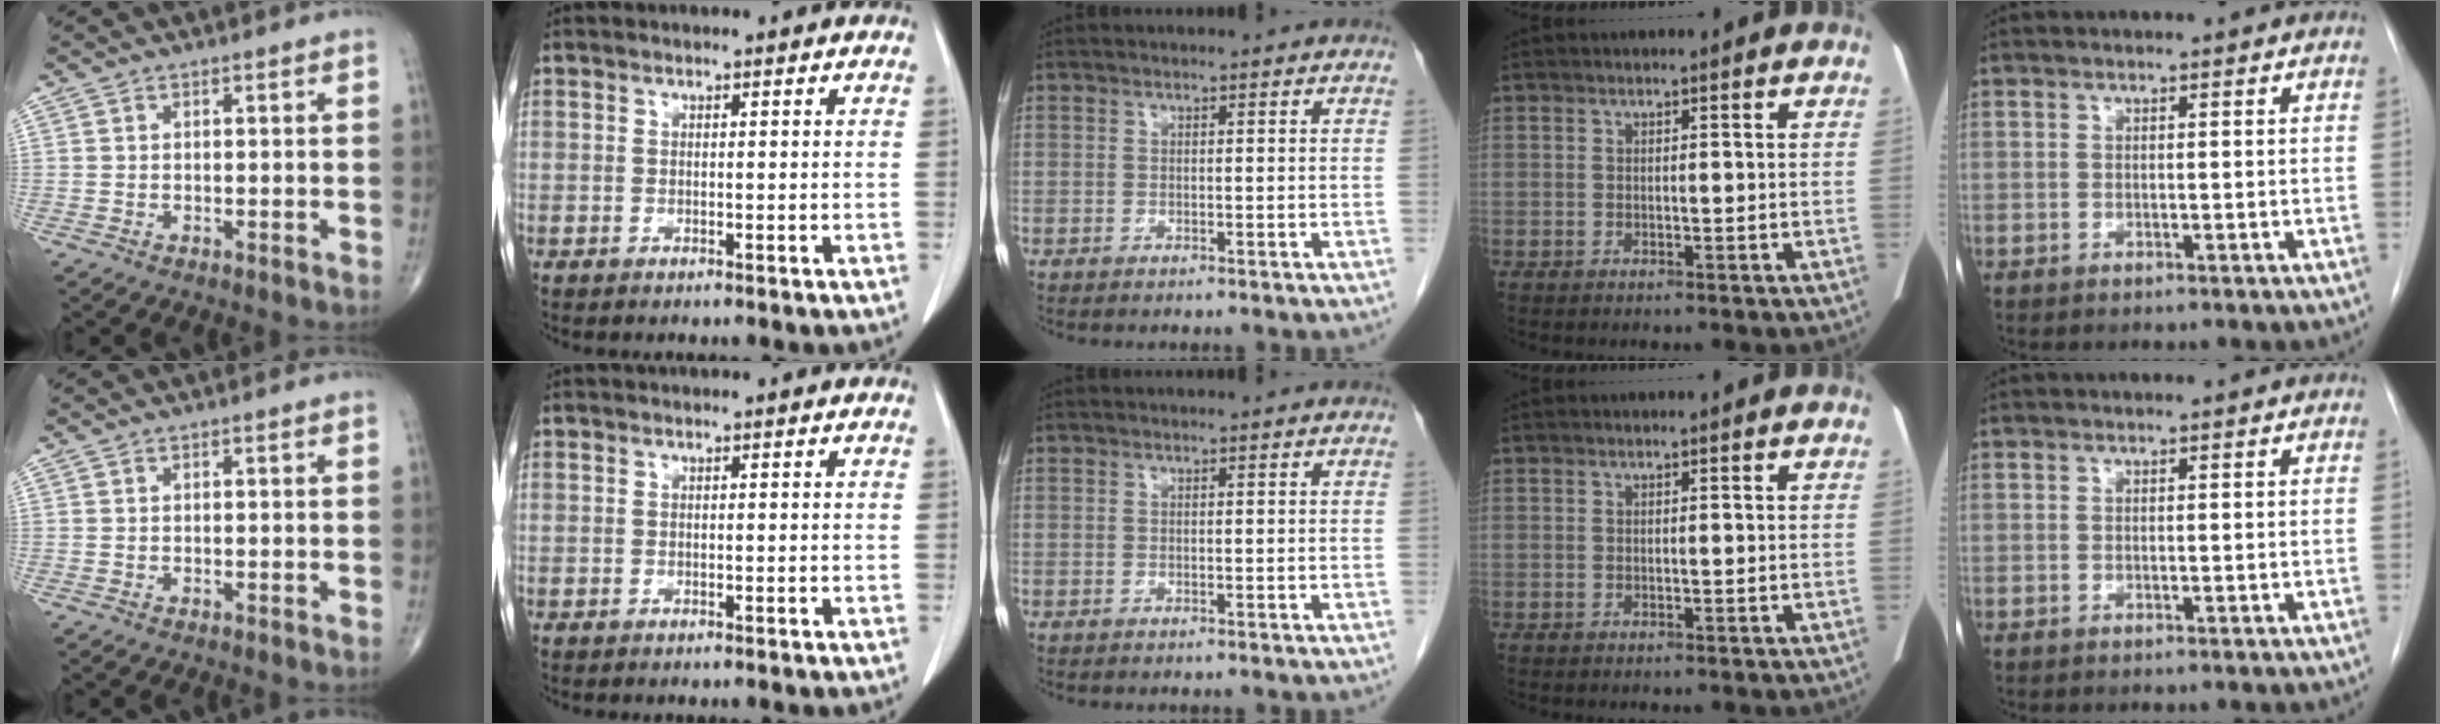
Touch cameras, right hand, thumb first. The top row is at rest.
{}